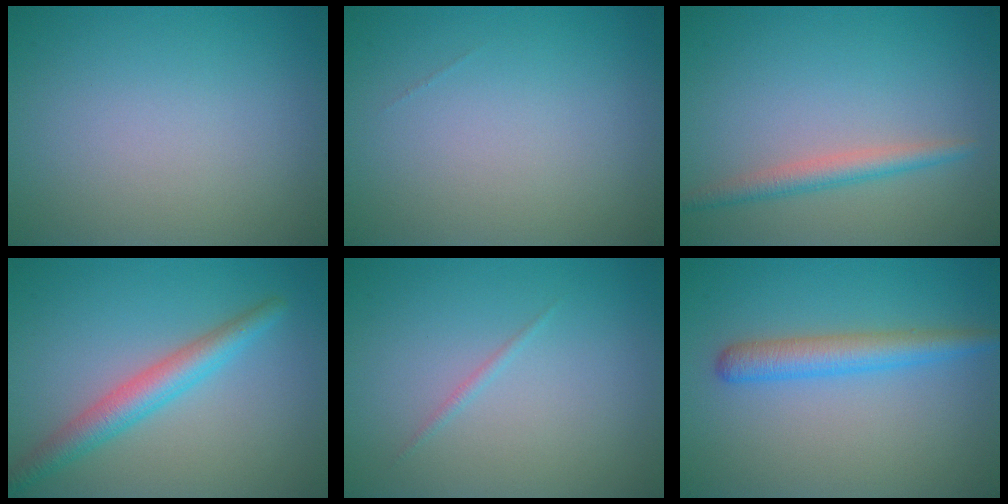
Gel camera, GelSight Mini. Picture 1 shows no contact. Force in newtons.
{"total": 0.0}
{"total": 2.3, "press": 2.3, "slide": 0.1}
{"total": 3.7, "press": 3.7, "slide": 0.1}
{"total": 0.5, "press": 0.5, "slide": 0.0}
{"total": 3.3, "press": 3.3, "slide": 0.1}